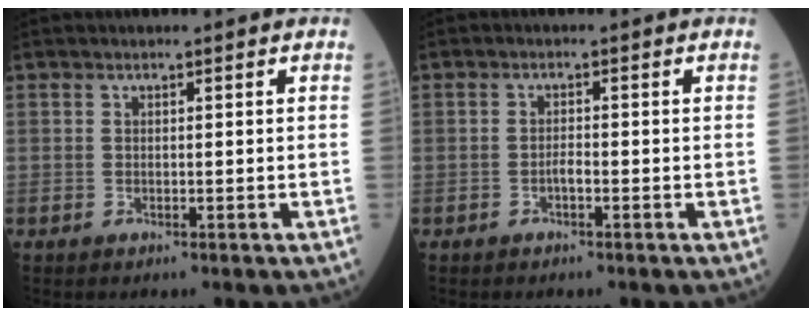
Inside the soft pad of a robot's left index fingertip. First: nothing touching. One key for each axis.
{"total": 1.5, "fx": -1.1, "fy": 0.2, "fz": 1.0, "tx": -0.018, "ty": -0.003, "tz": -0.020}